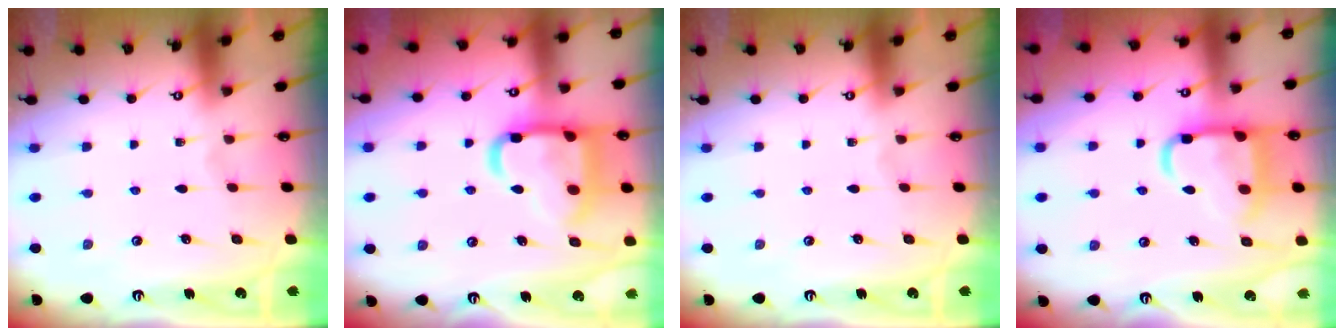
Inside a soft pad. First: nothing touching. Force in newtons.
{"total": 19.3, "press": 19.2, "slide": 1.9}
{"total": 0.0}
{"total": 13.5, "press": 13.4, "slide": 1.1}